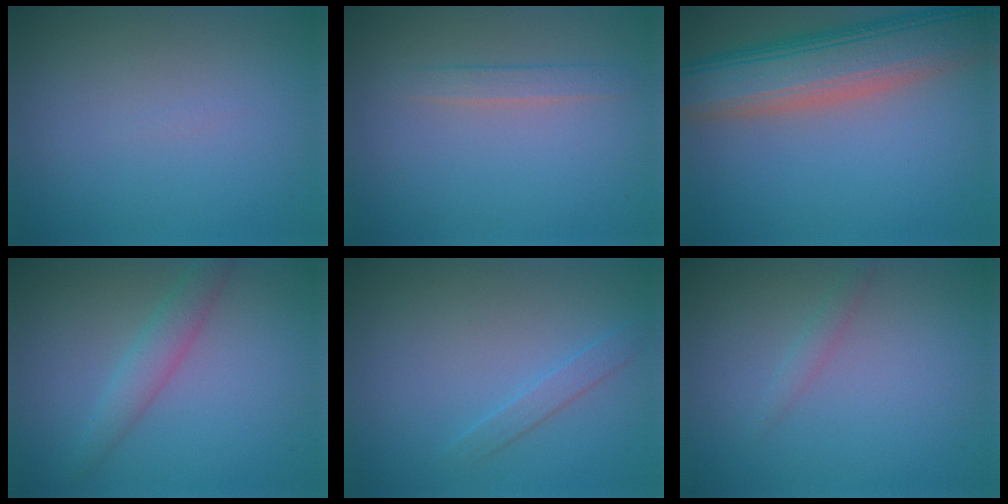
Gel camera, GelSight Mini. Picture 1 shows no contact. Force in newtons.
{"total": 1.3, "press": 1.3, "slide": 0.1}
{"total": 9.3, "press": 9.3, "slide": 0.7}
{"total": 2.9, "press": 2.9, "slide": 0.1}
{"total": 1.3, "press": 1.3, "slide": 0.0}
{"total": 0.9, "press": 0.9, "slide": 0.0}